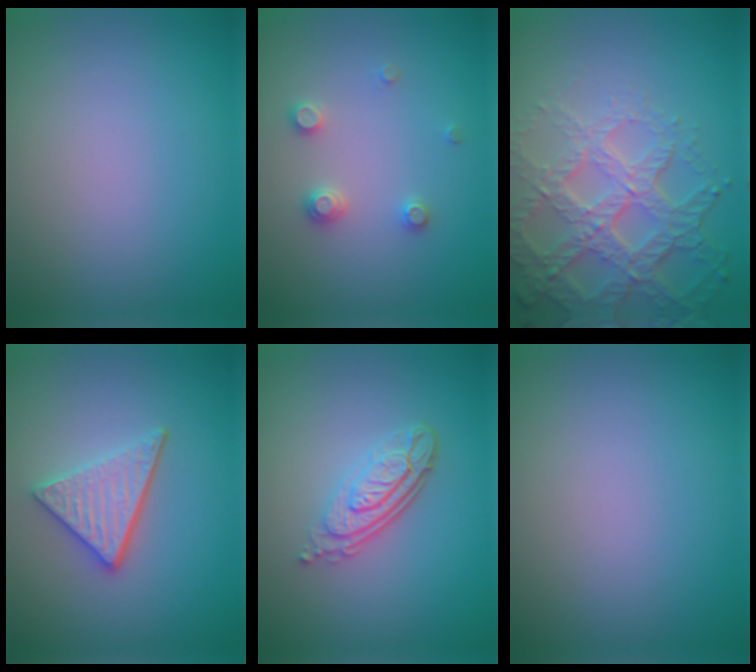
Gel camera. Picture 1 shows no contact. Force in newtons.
{"total": 1.8, "press": 1.7, "slide": 0.3}
{"total": 6.8, "press": 5.0, "slide": 4.7}
{"total": 3.6, "press": 3.0, "slide": 2.0}
{"total": 4.5, "press": 3.1, "slide": 3.2}
{"total": 0.0}